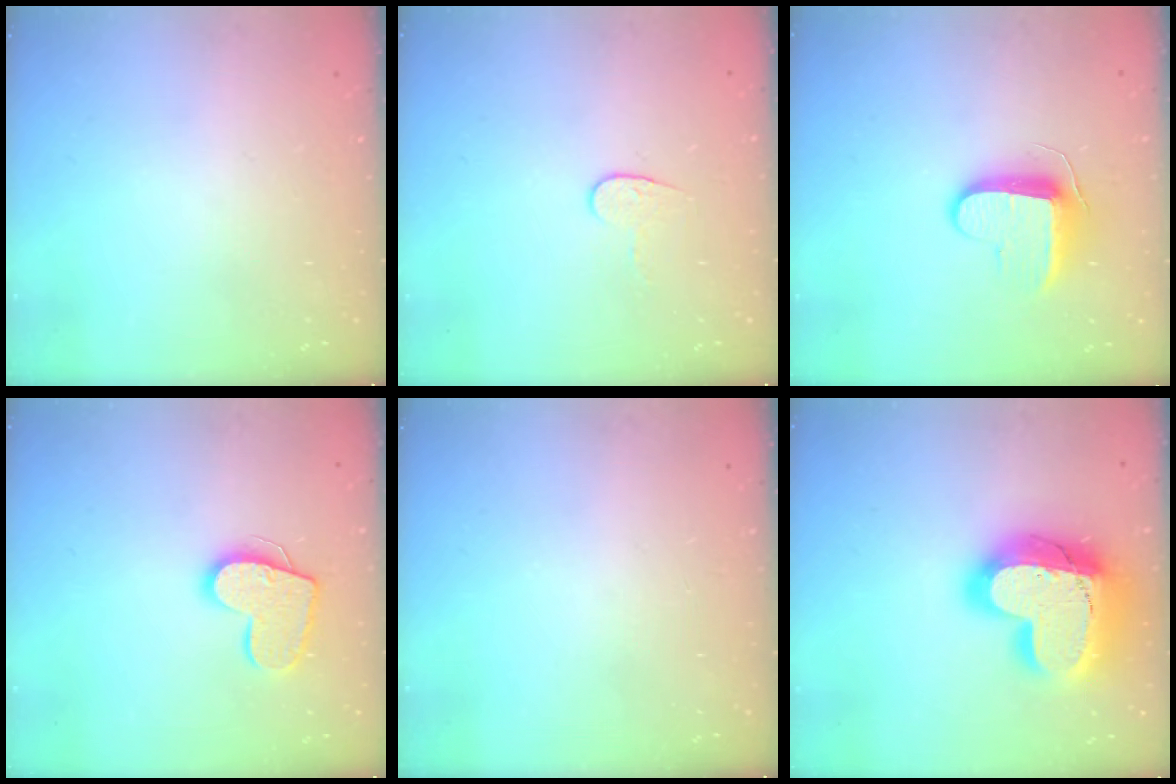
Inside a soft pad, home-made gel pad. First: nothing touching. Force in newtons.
{"total": 6.0, "press": 6.0, "slide": 0.4}
{"total": 10.5, "press": 10.4, "slide": 1.2}
{"total": 13.9, "press": 13.8, "slide": 1.1}
{"total": 0.0}
{"total": 25.8, "press": 25.7, "slide": 1.9}